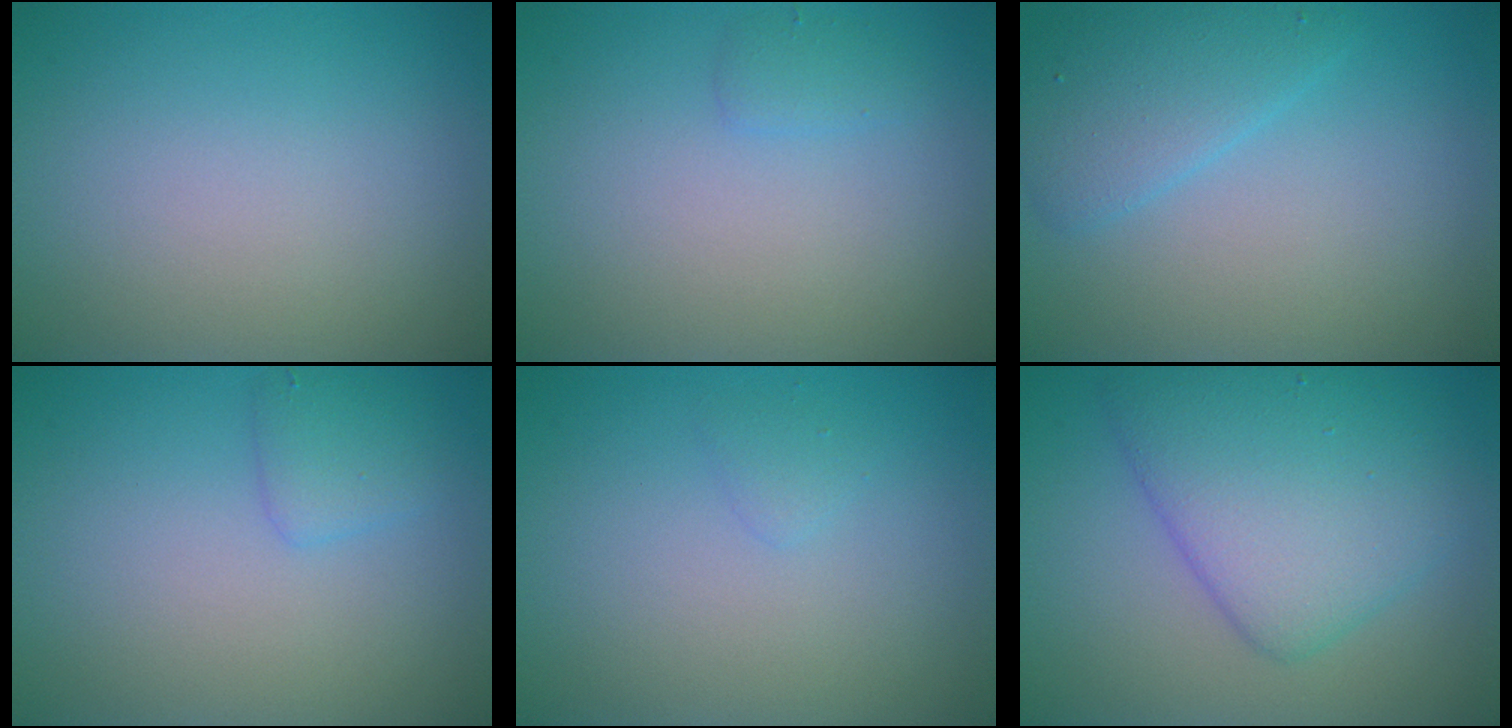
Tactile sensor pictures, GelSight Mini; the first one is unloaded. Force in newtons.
{"total": 1.0, "press": 0.9, "slide": 0.1}
{"total": 3.1, "press": 3.1, "slide": 0.0}
{"total": 1.7, "press": 1.7, "slide": 0.1}
{"total": 0.7, "press": 0.7, "slide": 0.1}
{"total": 6.9, "press": 6.9, "slide": 0.1}